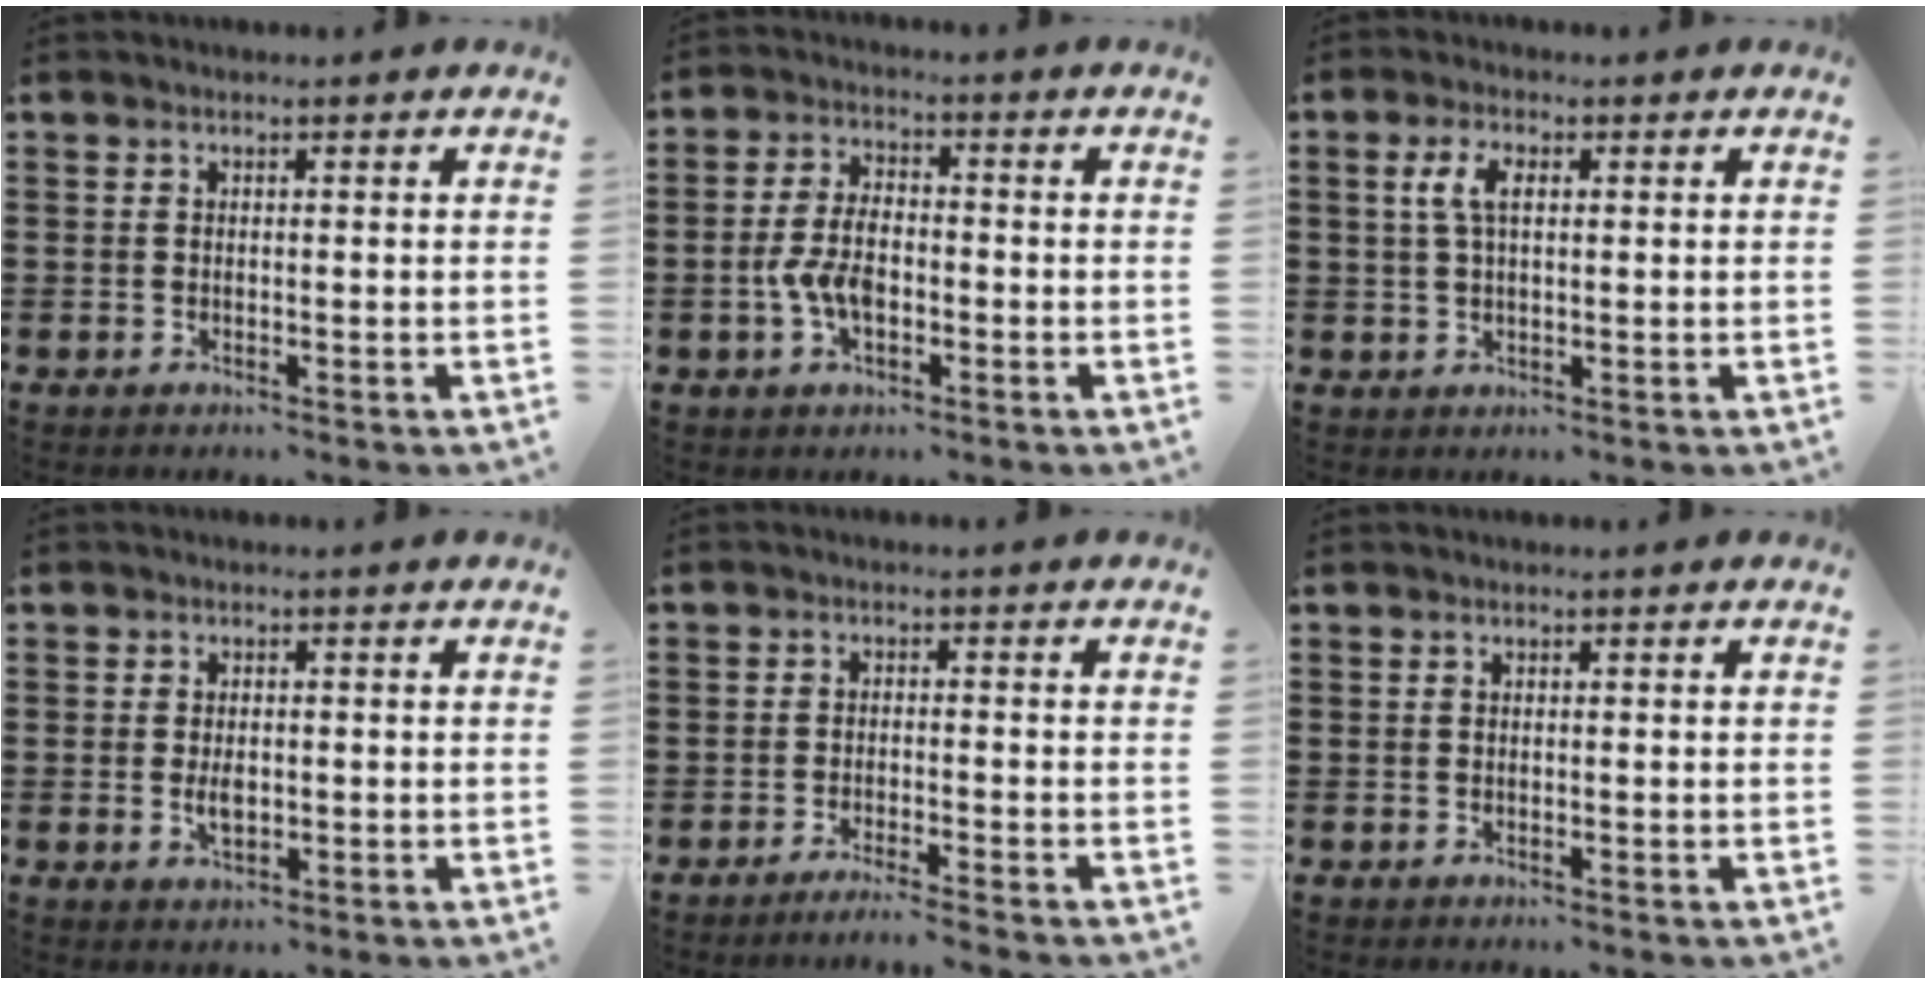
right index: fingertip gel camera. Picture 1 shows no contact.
{"total": 6.1, "force": [-1.6, 3.2, 4.9], "torque": [-0.120, -0.002, -0.037]}
{"total": 4.1, "force": [1.0, 1.8, 3.6], "torque": [-0.083, 0.008, 0.013]}
{"total": 2.4, "force": [-0.2, 1.3, 2.0], "torque": [-0.038, 0.002, -0.002]}
{"total": 2.3, "force": [-2.1, -0.6, 0.7], "torque": [-0.010, -0.001, -0.041]}
{"total": 0.0}